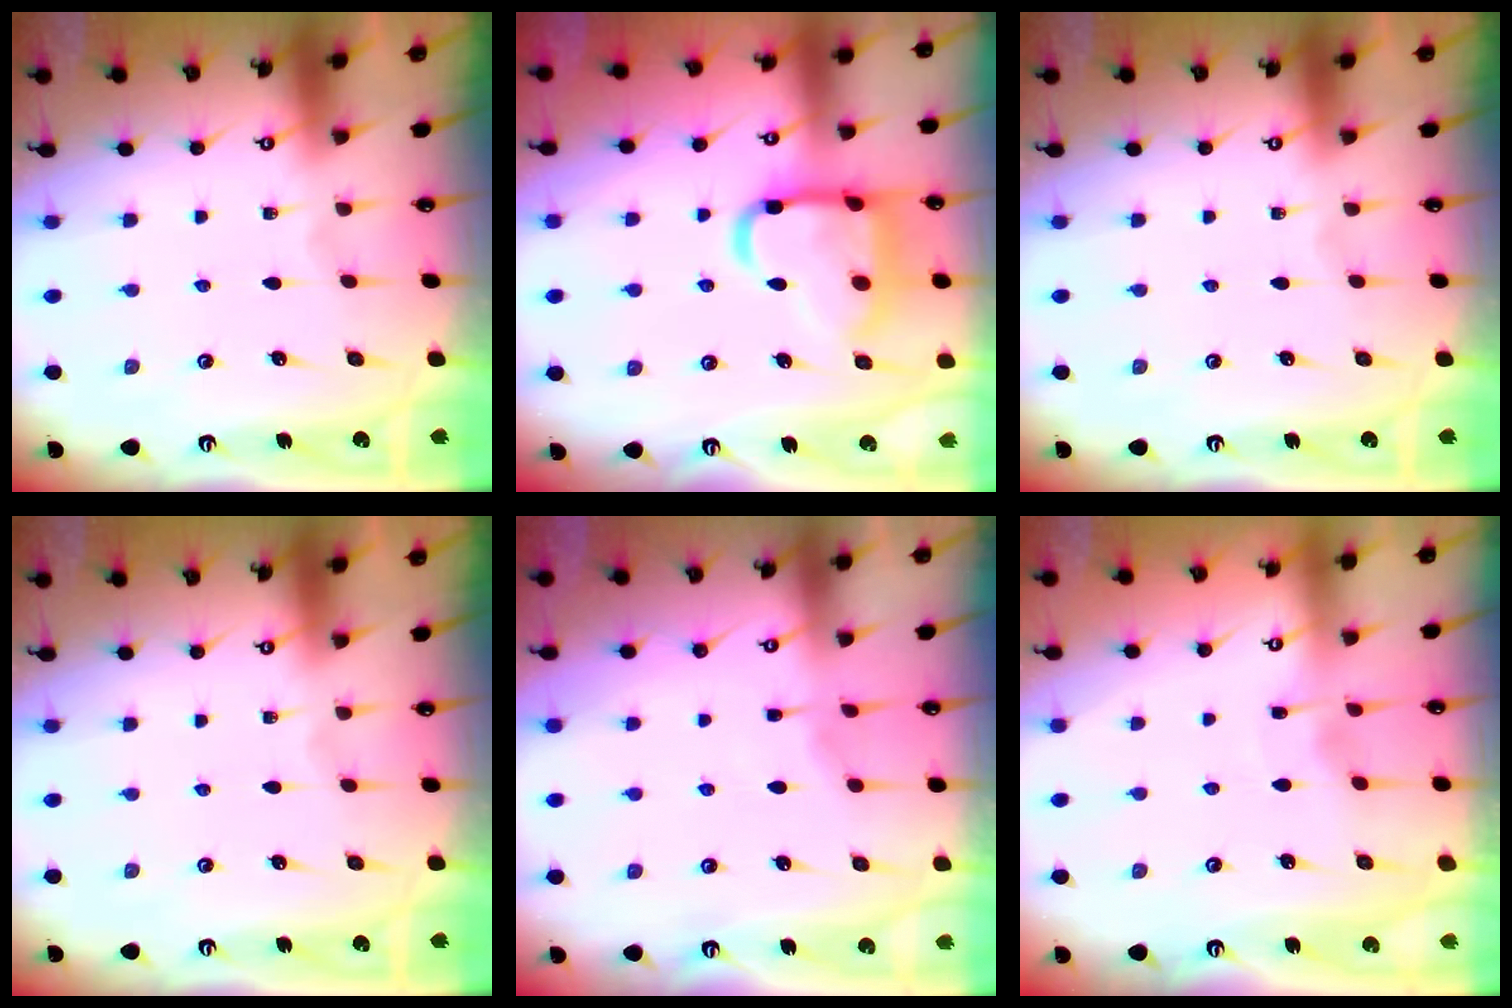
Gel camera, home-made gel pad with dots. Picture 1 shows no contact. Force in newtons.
{"total": 18.5, "press": 18.5, "slide": 1.7}
{"total": 0.0}
{"total": 0.0}
{"total": 2.1, "press": 2.1, "slide": 0.4}
{"total": 2.5, "press": 2.5, "slide": 0.3}